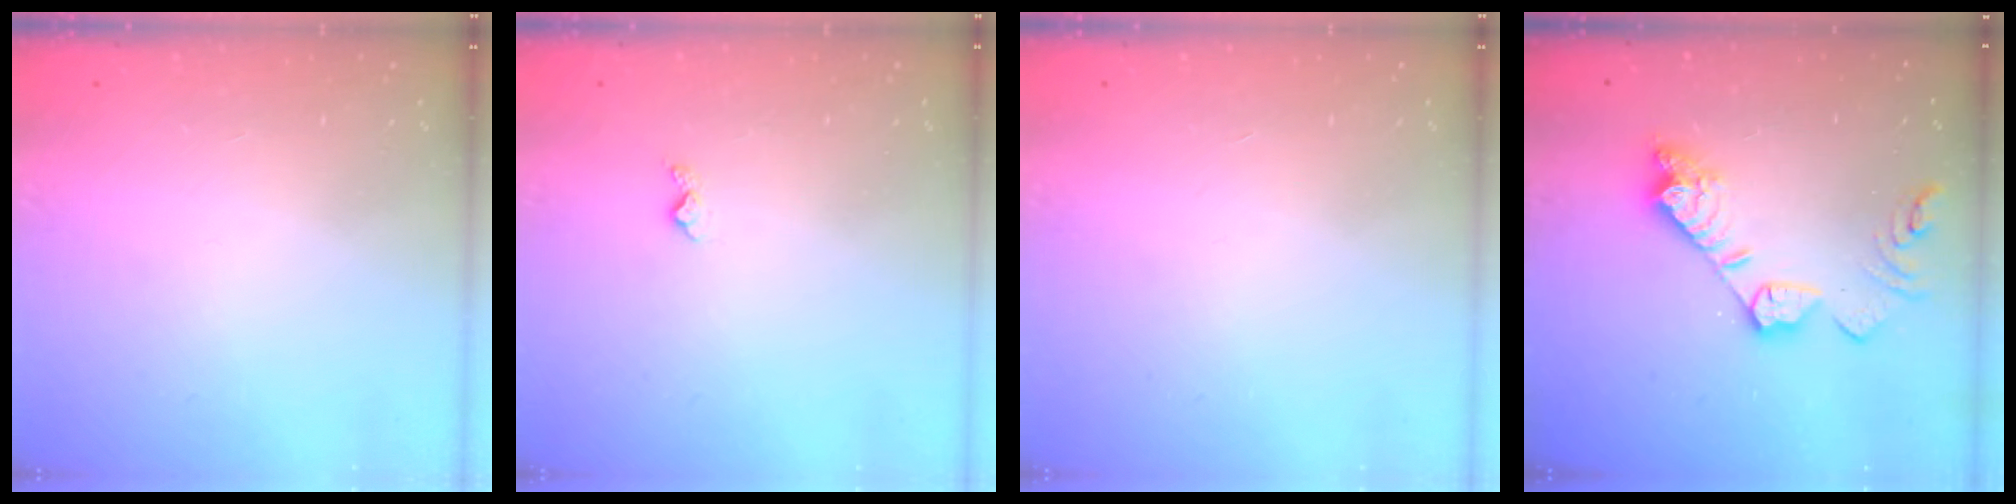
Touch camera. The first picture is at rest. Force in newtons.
{"total": 3.4, "press": 3.4, "slide": 0.5}
{"total": 0.0}
{"total": 16.9, "press": 16.9, "slide": 1.2}